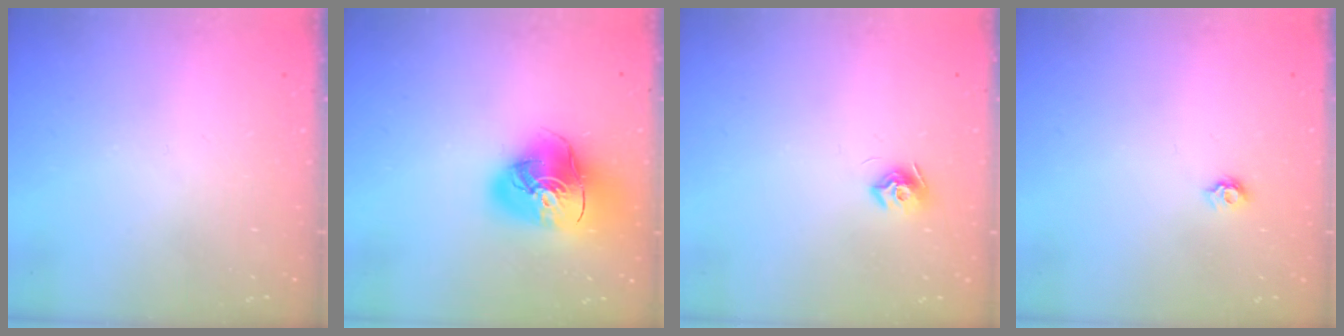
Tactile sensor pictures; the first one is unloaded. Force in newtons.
{"total": 17.2, "press": 17.1, "slide": 2.0}
{"total": 7.8, "press": 7.8, "slide": 0.2}
{"total": 4.6, "press": 4.6, "slide": 0.6}